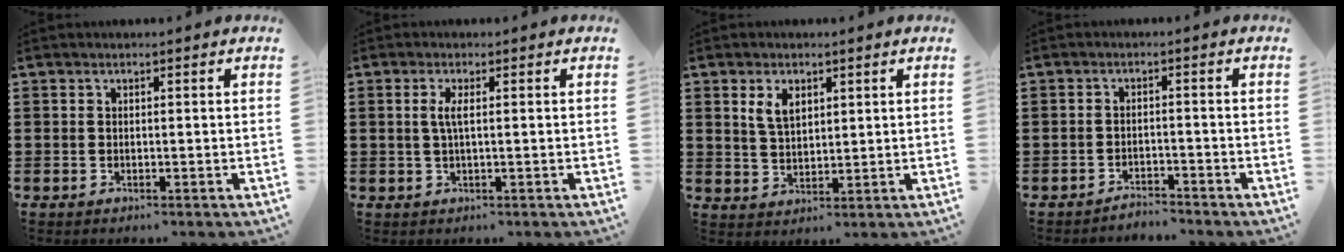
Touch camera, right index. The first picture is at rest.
{"total": 2.2, "force": [0.2, 0.2, 2.1], "torque": [-0.049, -0.005, 0.000]}
{"total": 3.8, "force": [1.9, 2.1, 2.5], "torque": [-0.055, 0.007, 0.034]}
{"total": 2.4, "force": [-2.4, 0.1, -0.4], "torque": [-0.001, 0.003, -0.053]}